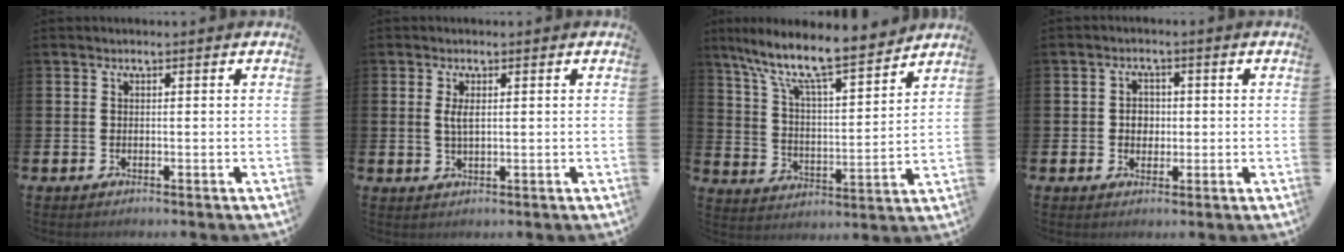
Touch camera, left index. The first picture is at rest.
{"total": 2.4, "force": [0.8, 0.8, 2.1], "torque": [-0.038, 0.002, 0.011]}
{"total": 8.4, "force": [7.6, 0.9, 3.5], "torque": [-0.104, -0.055, 0.128]}
{"total": 2.7, "force": [0.1, 2.4, 1.3], "torque": [-0.011, 0.002, -0.006]}